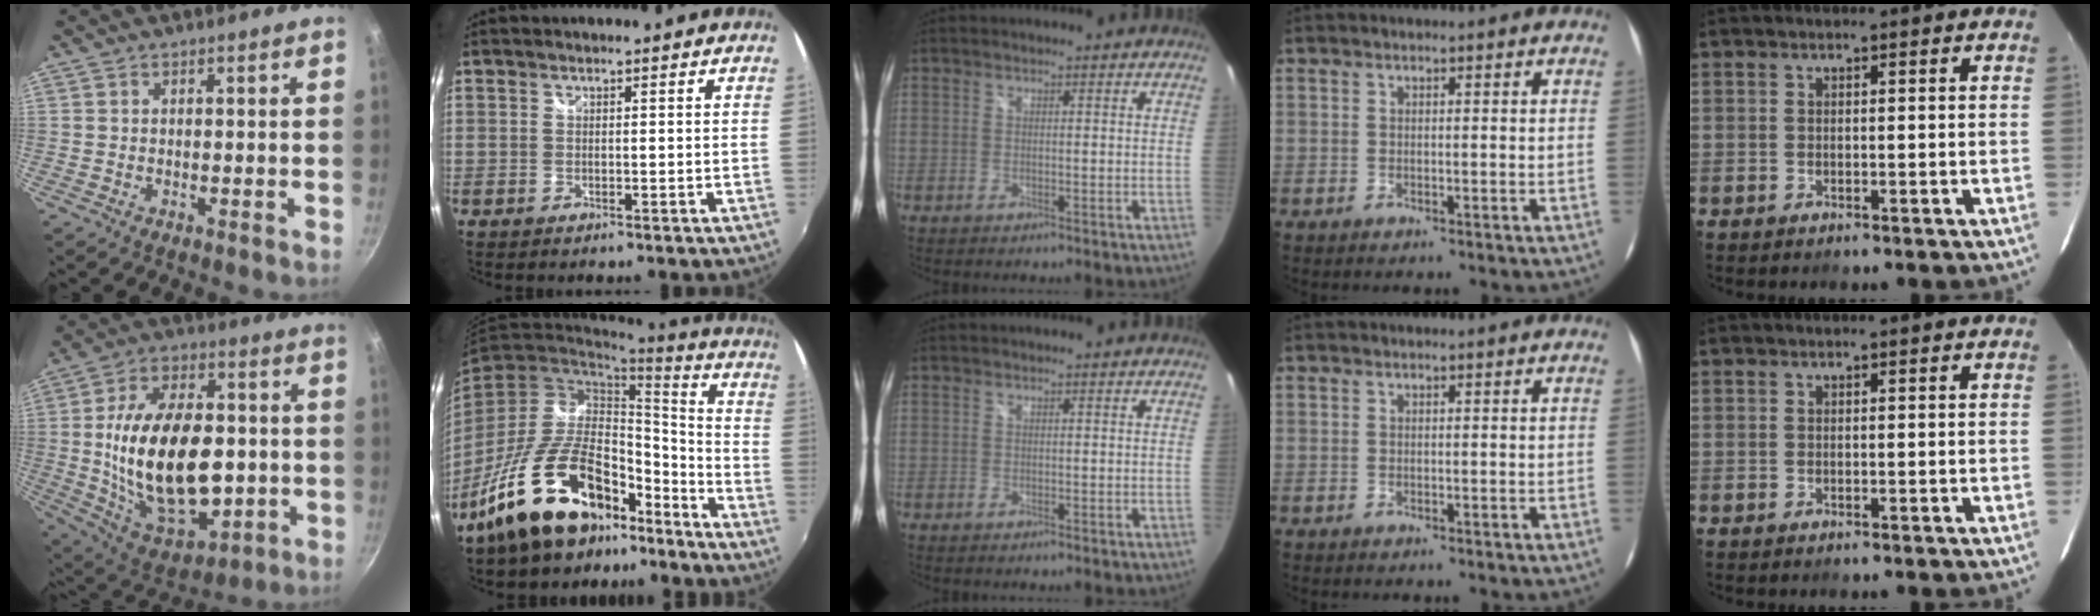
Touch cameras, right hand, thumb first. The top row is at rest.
{"thumb": {"total": 27.7, "force": [-1.2, 16.4, 22.3], "torque": [-0.367, 0.012, -0.005]}, "index": {"total": 20.9, "force": [-14.9, 9.8, 10.8], "torque": [-0.204, 0.031, -0.229]}}